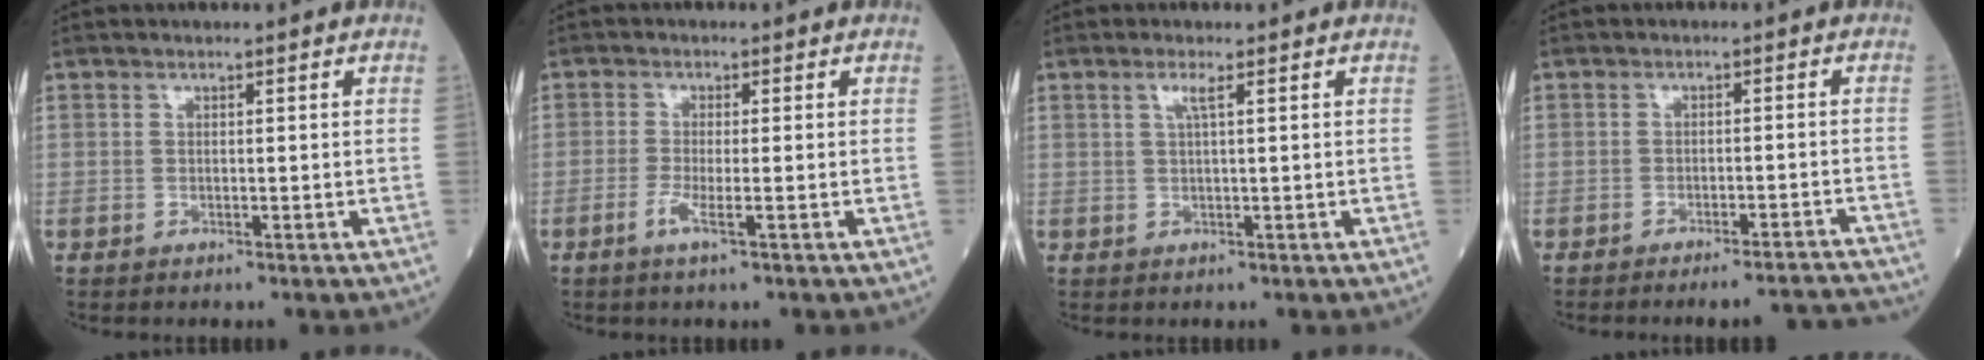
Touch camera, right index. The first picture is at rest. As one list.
[{"total": 2.8, "force": [-1.3, -0.1, 2.5], "torque": [-0.054, -0.006, -0.029]}, {"total": 1.7, "force": [0.8, -0.2, 1.5], "torque": [-0.038, 0.004, 0.016]}, {"total": 7.7, "force": [-7.6, -0.2, 1.5], "torque": [0.001, 0.005, -0.097]}]